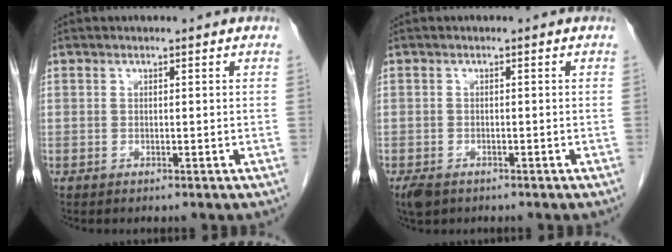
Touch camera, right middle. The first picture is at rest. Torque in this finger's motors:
{"motor_torque": [-0.19, -0.27, 0.03, 0.01]}